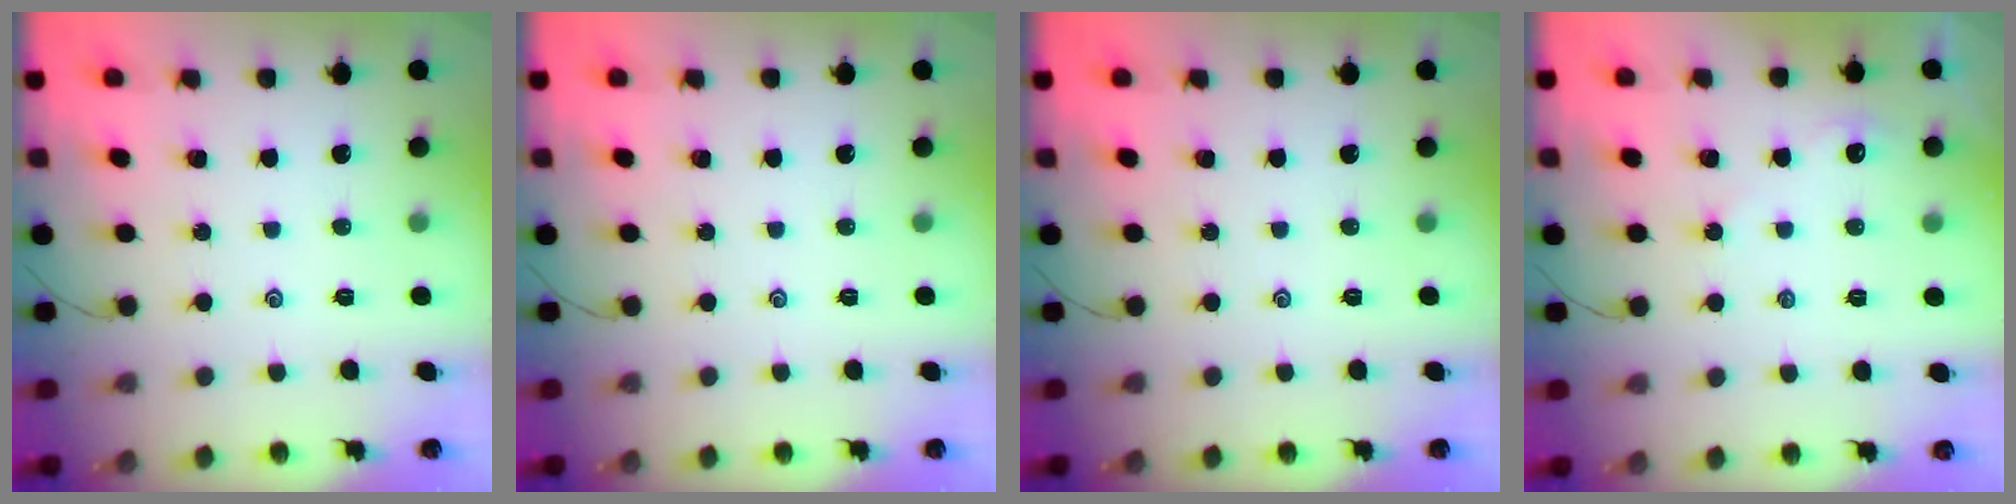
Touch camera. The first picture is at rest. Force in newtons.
{"total": 0.0}
{"total": 0.0}
{"total": 2.3, "press": 2.3, "slide": 0.2}